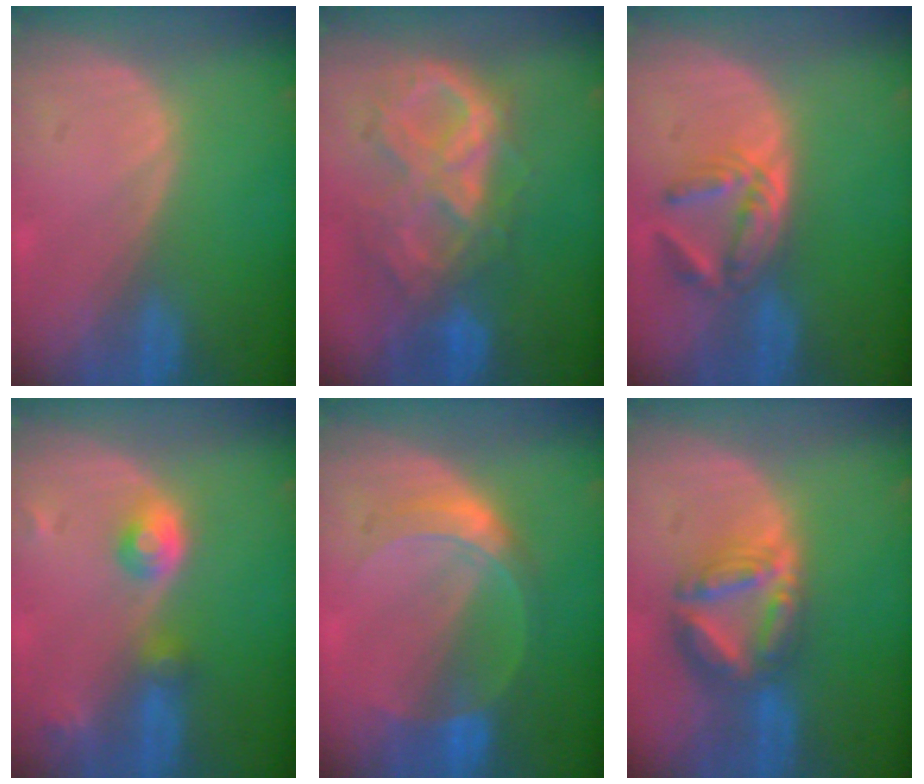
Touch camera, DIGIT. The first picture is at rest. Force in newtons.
{"total": 10.4, "press": 8.9, "slide": 5.4}
{"total": 5.8, "press": 5.2, "slide": 2.6}
{"total": 4.3, "press": 4.0, "slide": 1.6}
{"total": 5.6, "press": 5.6, "slide": 0.0}
{"total": 8.0, "press": 7.0, "slide": 4.0}